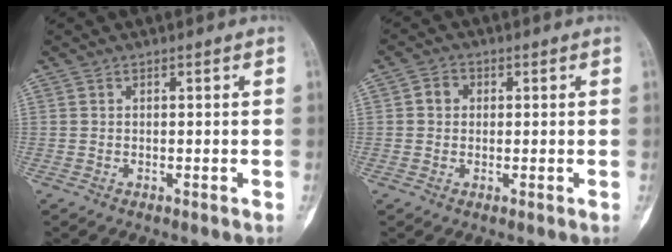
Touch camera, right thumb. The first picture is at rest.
{"total": 3.0, "force": [0.4, 2.7, 1.2], "torque": [-0.005, 0.007, 0.002]}